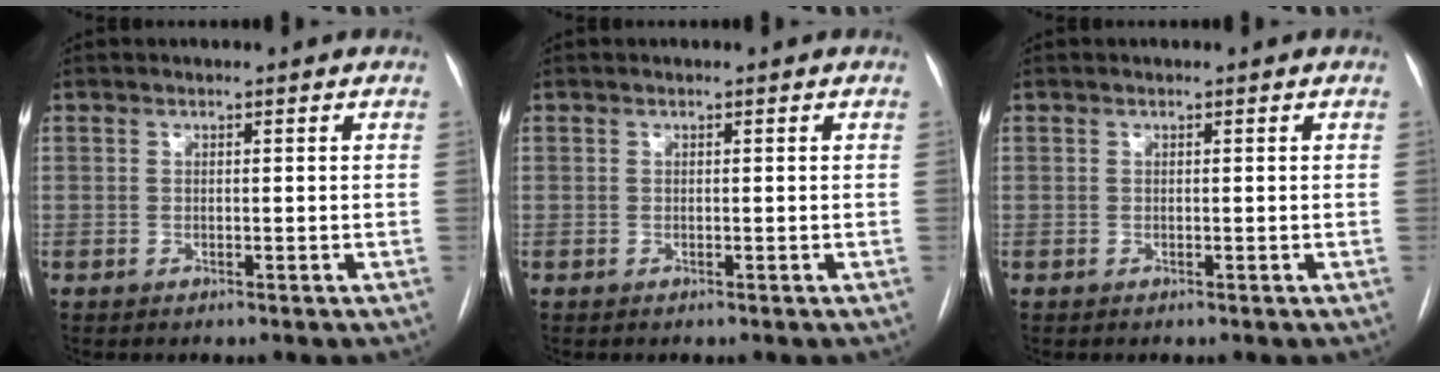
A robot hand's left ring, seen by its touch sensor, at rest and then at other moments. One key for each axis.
{"total": 0.0}
{"total": 0.0}